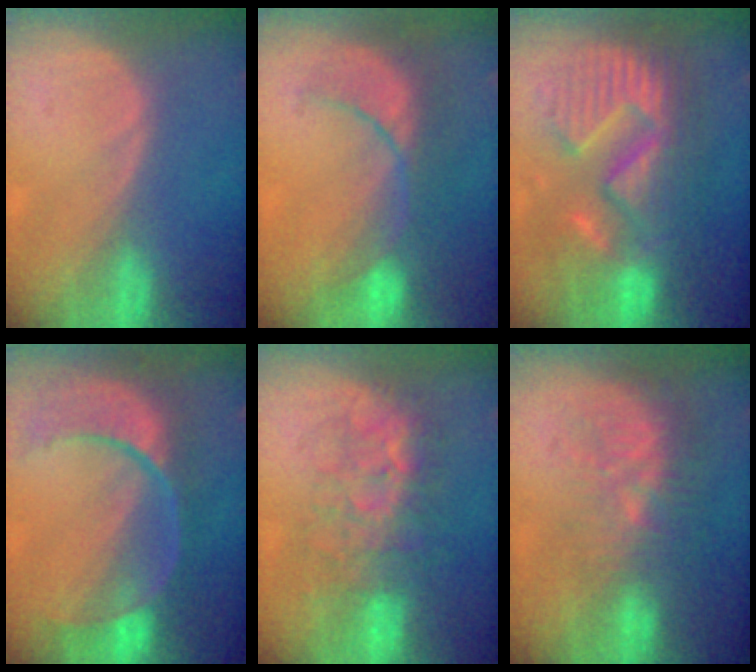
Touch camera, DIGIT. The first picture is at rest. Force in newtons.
{"total": 7.9, "press": 7.8, "slide": 1.6}
{"total": 13.2, "press": 13.1, "slide": 1.4}
{"total": 11.3, "press": 9.5, "slide": 6.1}
{"total": 8.9, "press": 8.3, "slide": 3.3}
{"total": 9.9, "press": 9.0, "slide": 4.2}